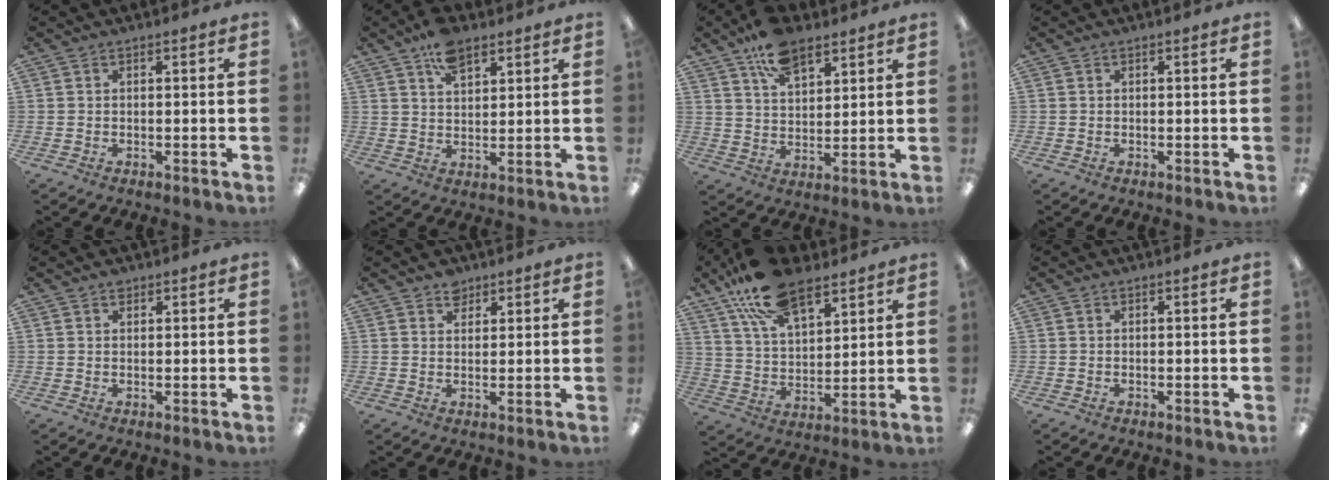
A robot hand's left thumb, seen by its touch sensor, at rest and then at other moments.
{"total": 7.9, "force": [5.5, 4.0, 4.1], "torque": [-0.071, -0.018, 0.100]}
{"total": 11.3, "force": [7.6, 5.8, 6.0], "torque": [-0.103, -0.030, 0.140]}
{"total": 0.0}
{"total": 1.3, "force": [1.2, 0.6, 0.3], "torque": [0.001, -0.004, 0.020]}
{"total": 3.6, "force": [2.9, 2.1, 0.6], "torque": [-0.002, -0.012, 0.052]}
{"total": 17.6, "force": [11.9, 8.4, 9.8], "torque": [-0.182, -0.050, 0.217]}
{"total": 0.0}